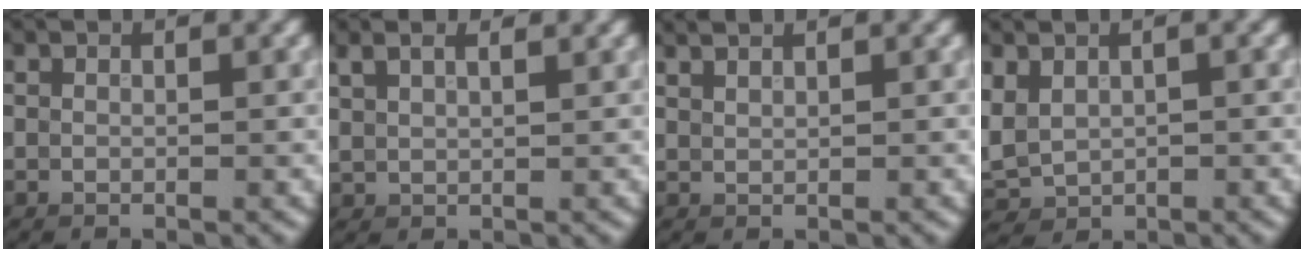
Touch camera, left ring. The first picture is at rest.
{"total": 3.4, "force": [2.4, 1.3, 2.1], "torque": [-0.049, 0.018, 0.029]}
{"total": 1.4, "force": [1.2, 0.2, 0.6], "torque": [-0.011, 0.004, 0.017]}
{"total": 2.8, "force": [0.3, 2.1, 1.9], "torque": [-0.047, 0.002, 0.007]}